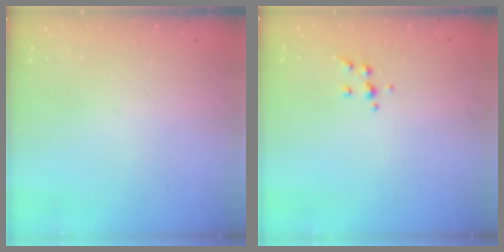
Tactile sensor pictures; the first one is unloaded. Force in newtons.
{"total": 5.0, "press": 4.8, "slide": 1.0}